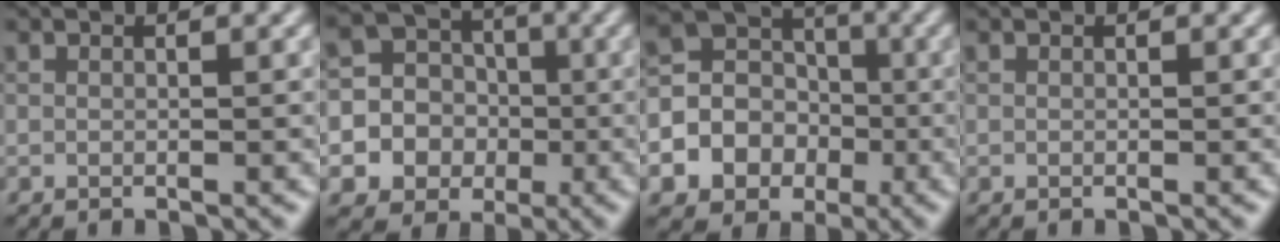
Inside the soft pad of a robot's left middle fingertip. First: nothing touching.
{"total": 9.0, "force": [-1.7, 8.5, 2.4], "torque": [-0.062, 0.011, -0.050]}
{"total": 9.0, "force": [-2.5, 8.1, 3.1], "torque": [-0.064, -0.001, -0.057]}
{"total": 0.0}